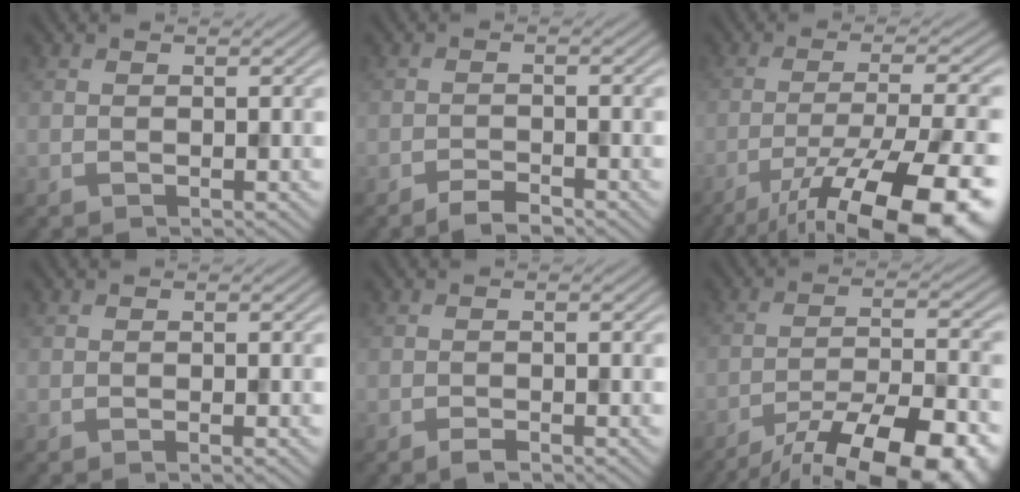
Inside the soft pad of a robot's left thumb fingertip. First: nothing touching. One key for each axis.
{"total": 2.2, "fx": -1.9, "fy": 0.4, "fz": 1.1, "tx": -0.017, "ty": 0.003, "tz": -0.037}
{"total": 17.6, "fx": -11.0, "fy": 4.6, "fz": 12.9, "tx": -0.184, "ty": -0.029, "tz": -0.162}
{"total": 0.7, "fx": -0.3, "fy": 0.0, "fz": 0.6, "tx": -0.009, "ty": -0.002, "tz": -0.007}
{"total": 1.1, "fx": -0.9, "fy": 0.2, "fz": 0.6, "tx": -0.011, "ty": -0.001, "tz": -0.017}
{"total": 17.9, "fx": -13.6, "fy": 5.0, "fz": 10.5, "tx": -0.138, "ty": -0.019, "tz": -0.191}